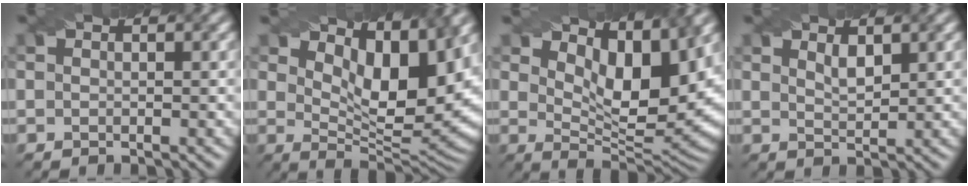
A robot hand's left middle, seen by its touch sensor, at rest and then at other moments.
{"total": 9.8, "force": [4.9, 3.7, 7.7], "torque": [-0.128, -0.002, 0.087]}
{"total": 8.8, "force": [4.4, 3.3, 6.9], "torque": [-0.117, -0.007, 0.079]}
{"total": 1.5, "force": [1.0, 0.5, 1.0], "torque": [-0.020, -0.002, 0.022]}